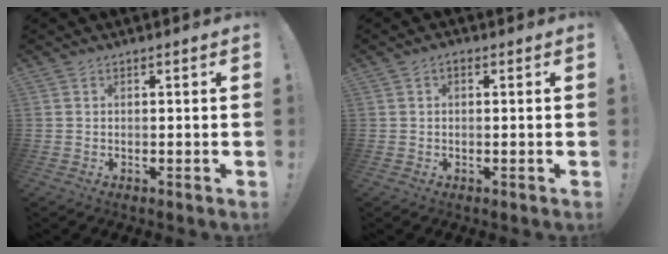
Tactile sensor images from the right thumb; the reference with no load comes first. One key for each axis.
{"total": 0.7, "fx": 0.0, "fy": 0.4, "fz": 0.6, "tx": -0.006, "ty": 0.000, "tz": -0.003}